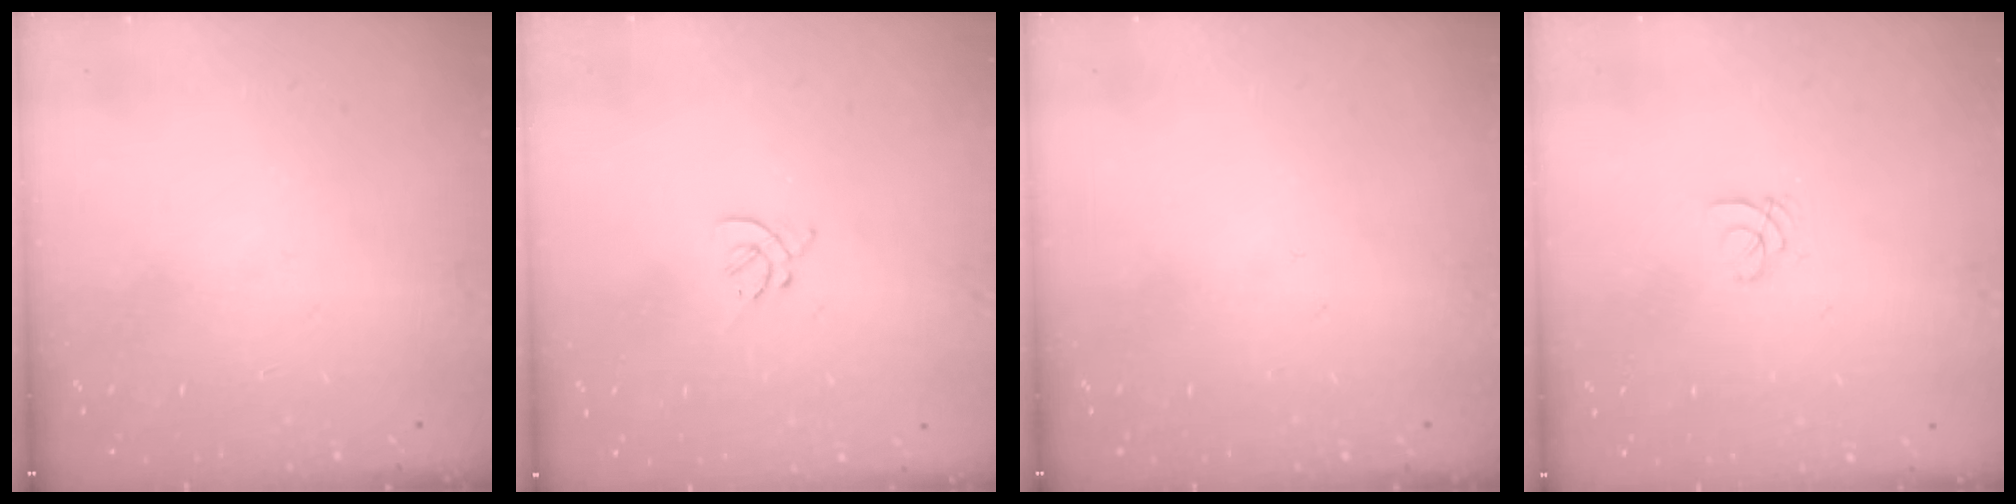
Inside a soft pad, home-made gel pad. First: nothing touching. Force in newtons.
{"total": 2.0, "press": 1.9, "slide": 0.5}
{"total": 0.0}
{"total": 1.0, "press": 1.0, "slide": 0.1}